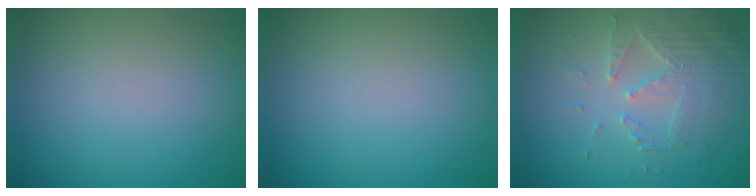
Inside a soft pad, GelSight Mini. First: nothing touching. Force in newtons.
{"total": 0.0}
{"total": 3.9, "press": 3.7, "slide": 1.4}